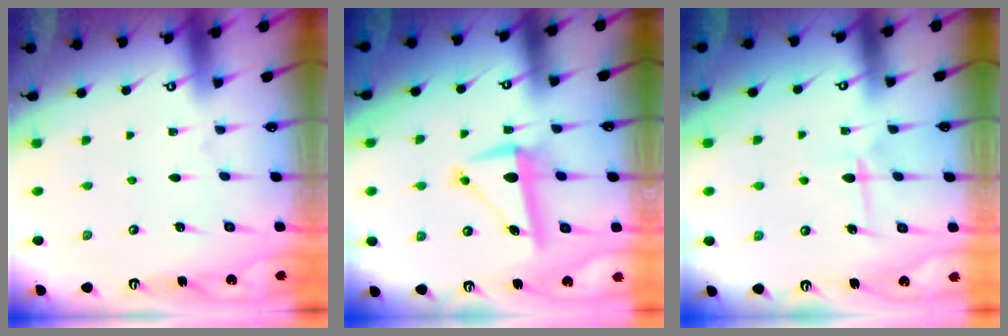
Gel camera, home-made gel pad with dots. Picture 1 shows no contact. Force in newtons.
{"total": 7.9, "press": 7.9, "slide": 0.8}
{"total": 6.1, "press": 6.1, "slide": 0.8}